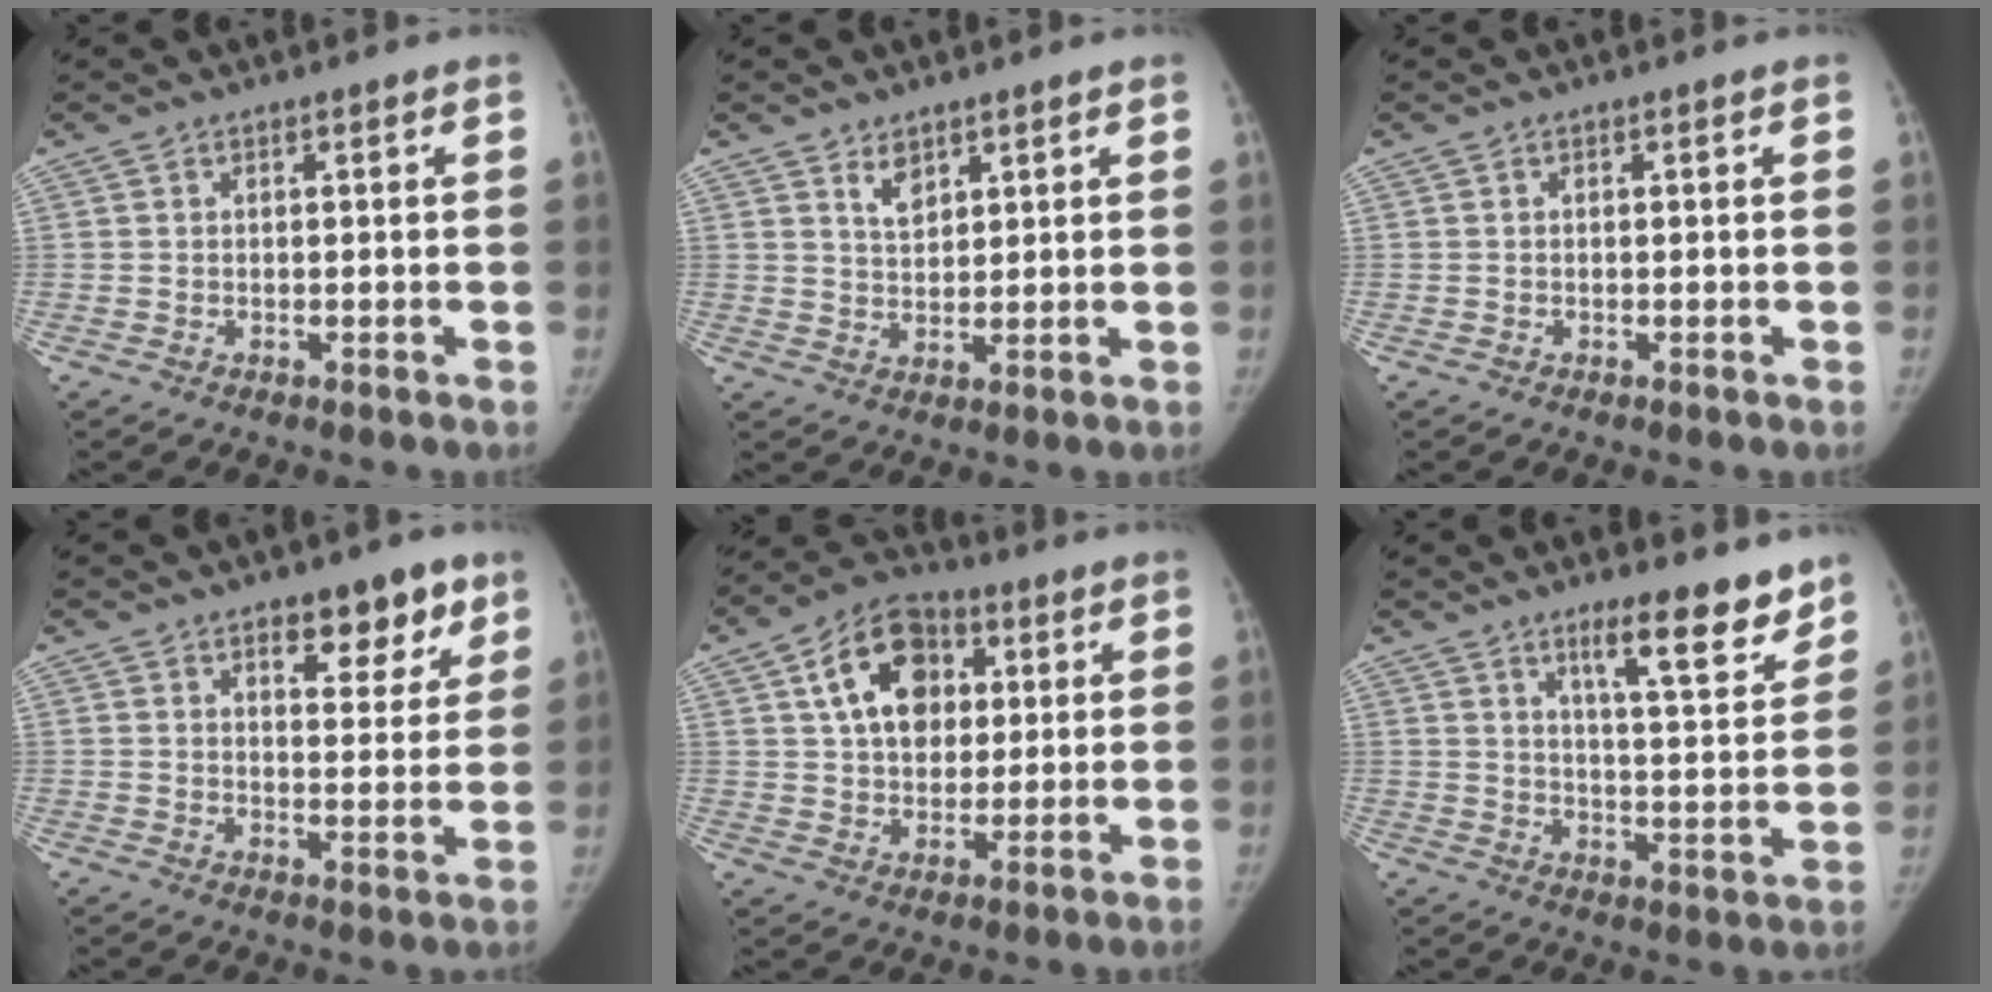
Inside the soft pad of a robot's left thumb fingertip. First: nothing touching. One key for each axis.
{"total": 3.6, "fx": 2.4, "fy": 2.0, "fz": 1.7, "tx": -0.015, "ty": -0.021, "tz": 0.047}
{"total": 0.0}
{"total": 9.3, "fx": 5.7, "fy": 4.5, "fz": 5.8, "tx": -0.040, "ty": -0.030, "tz": 0.080}
{"total": 14.2, "fx": 4.5, "fy": 10.0, "fz": 9.1, "tx": -0.114, "ty": 0.000, "tz": 0.068}
{"total": 11.7, "fx": 8.4, "fy": 2.6, "fz": 7.7, "tx": -0.084, "ty": -0.062, "tz": 0.130}